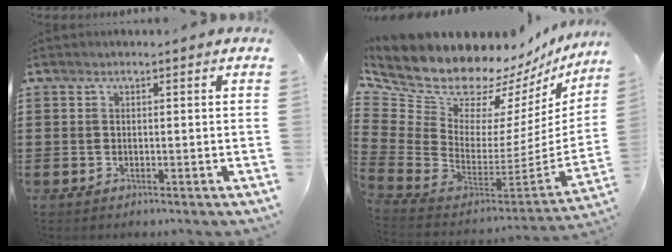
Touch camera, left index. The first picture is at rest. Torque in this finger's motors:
{"motor_torque": [2.14, 0.00, 1.05, 0.21]}